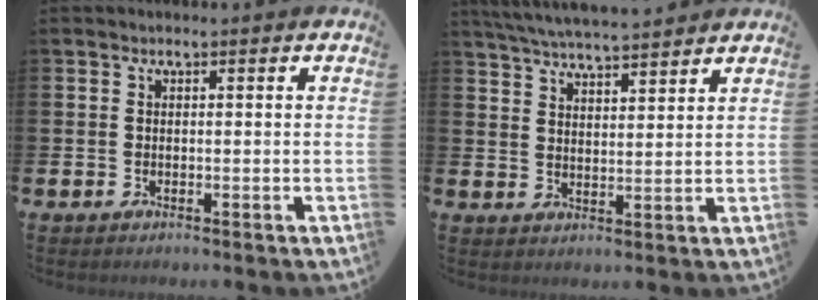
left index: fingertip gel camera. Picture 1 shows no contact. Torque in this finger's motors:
{"motor_torque": [0.29, -0.43, 0.59, 0.21]}